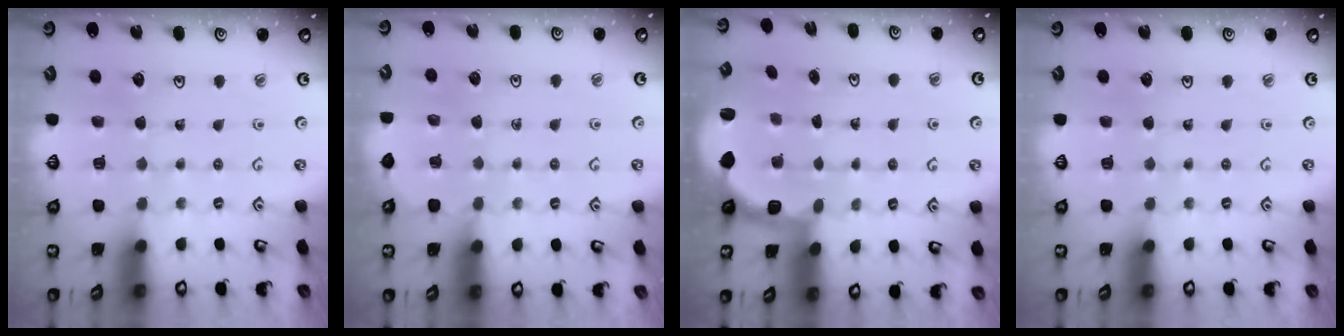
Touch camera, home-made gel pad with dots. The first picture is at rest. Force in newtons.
{"total": 1.6, "press": 1.5, "slide": 0.3}
{"total": 3.0, "press": 2.2, "slide": 2.0}
{"total": 0.0}